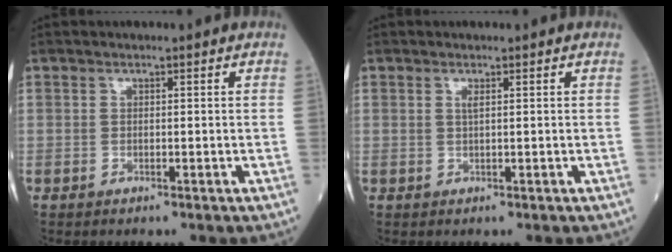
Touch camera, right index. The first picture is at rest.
{"total": 0.7, "force": [0.3, 0.0, 0.7], "torque": [-0.019, -0.001, 0.006]}